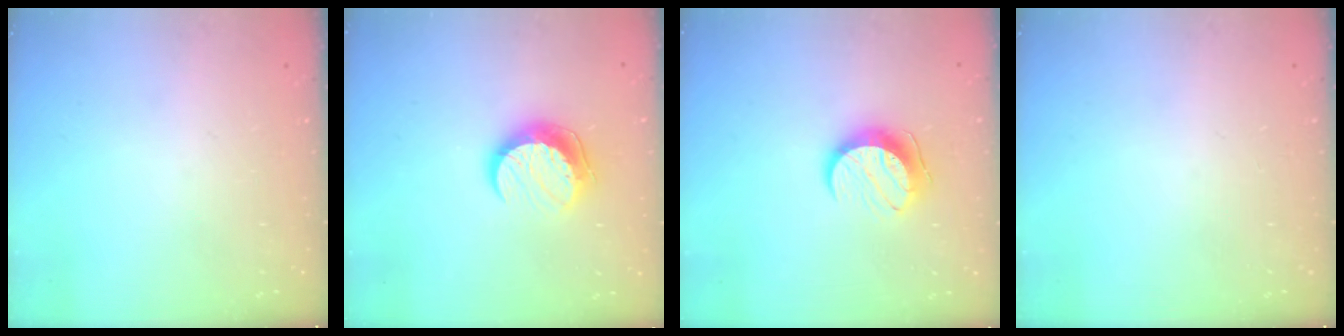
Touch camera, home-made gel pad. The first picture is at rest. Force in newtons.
{"total": 10.3, "press": 10.3, "slide": 0.7}
{"total": 10.0, "press": 10.0, "slide": 0.3}
{"total": 0.0}